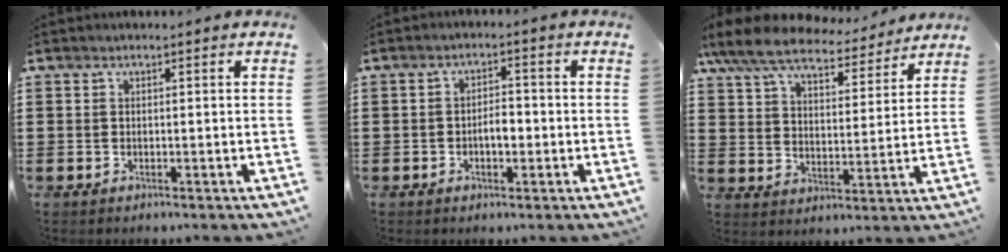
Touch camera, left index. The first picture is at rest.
{"total": 3.0, "force": [-0.7, 1.3, 2.7], "torque": [-0.043, 0.003, -0.016]}
{"total": 8.7, "force": [7.8, 1.7, 3.5], "torque": [-0.100, -0.041, 0.139]}